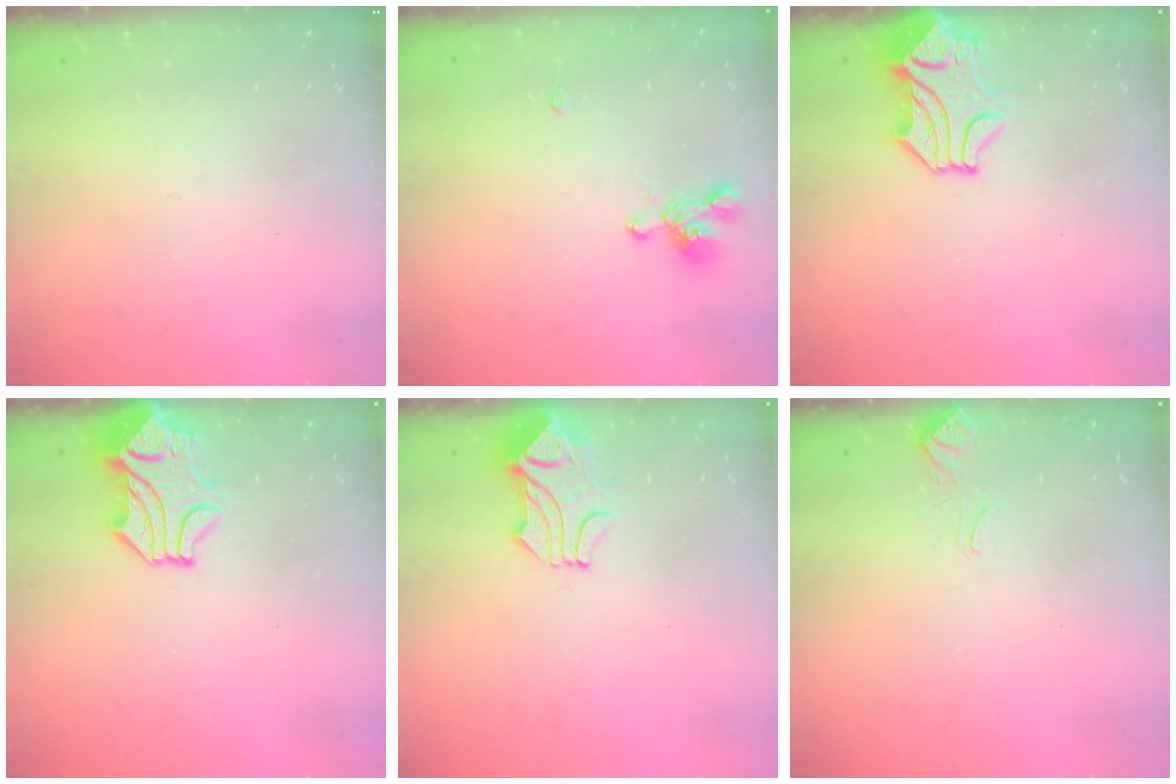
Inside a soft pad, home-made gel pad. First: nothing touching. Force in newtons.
{"total": 1.5, "press": 1.3, "slide": 0.8}
{"total": 2.5, "press": 2.3, "slide": 1.0}
{"total": 2.5, "press": 2.3, "slide": 1.0}
{"total": 1.8, "press": 1.4, "slide": 1.2}
{"total": 3.2, "press": 3.1, "slide": 0.7}